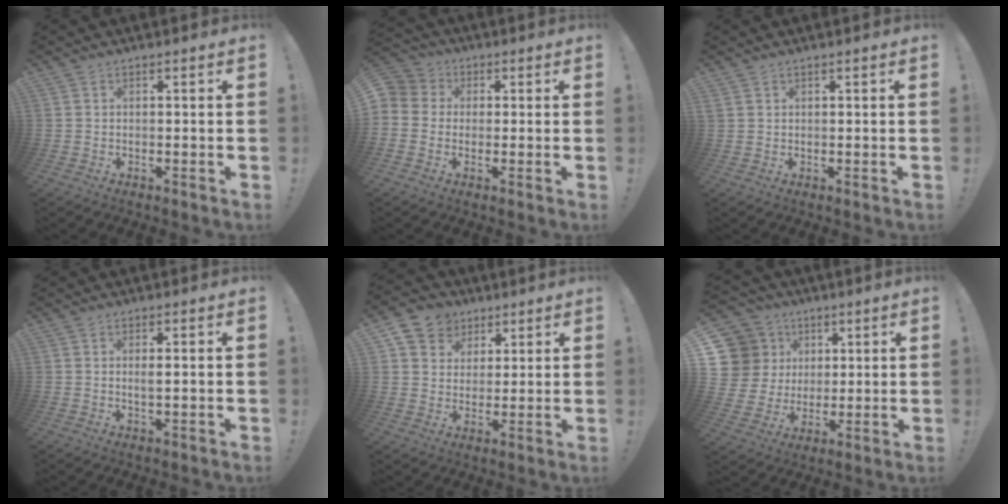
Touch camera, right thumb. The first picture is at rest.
{"total": 5.3, "force": [-0.6, 4.9, 1.8], "torque": [-0.038, 0.011, -0.012]}
{"total": 1.2, "force": [1.0, 0.7, 0.1], "torque": [0.000, 0.000, 0.019]}
{"total": 1.7, "force": [0.4, 0.2, 1.7], "torque": [-0.026, -0.004, 0.005]}
{"total": 9.0, "force": [4.1, 7.7, 2.1], "torque": [-0.030, -0.020, 0.085]}
{"total": 12.3, "force": [4.1, 10.9, 4.0], "torque": [-0.075, -0.013, 0.097]}